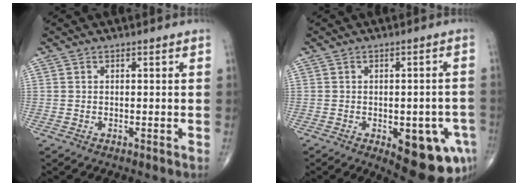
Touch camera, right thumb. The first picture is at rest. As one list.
[{"total": 13.7, "force": [-5.3, 6.0, 11.1], "torque": [-0.109, 0.015, -0.051]}]